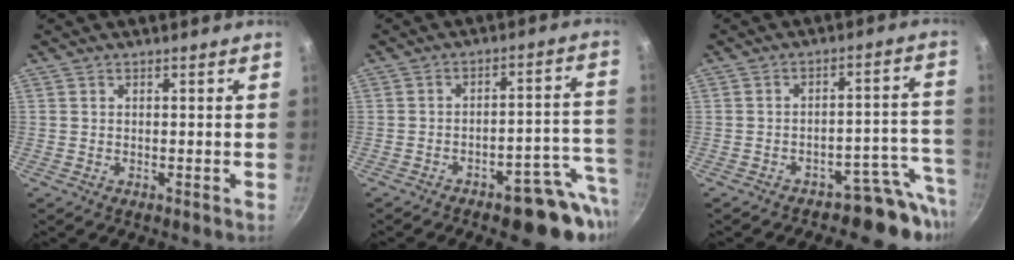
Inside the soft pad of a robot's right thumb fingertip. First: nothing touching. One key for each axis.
{"total": 13.2, "fx": -7.2, "fy": 5.4, "fz": 9.7, "tx": -0.069, "ty": 0.062, "tz": -0.092}
{"total": 8.6, "fx": -6.8, "fy": 4.0, "fz": 3.5, "tx": 0.019, "ty": 0.079, "tz": -0.096}